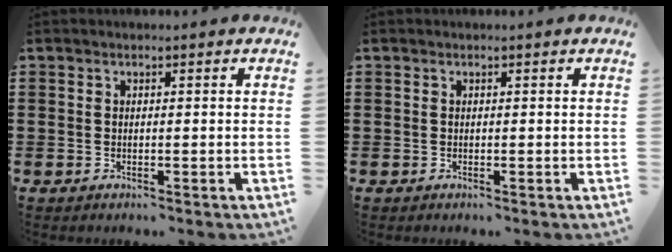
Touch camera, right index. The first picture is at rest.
{"total": 0.0}